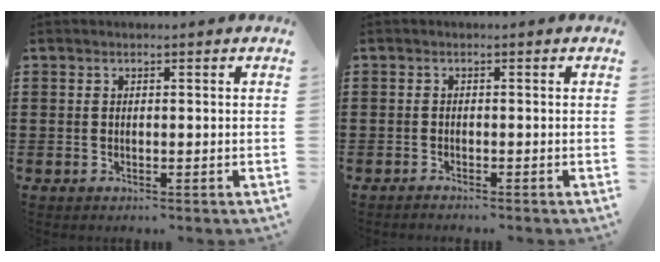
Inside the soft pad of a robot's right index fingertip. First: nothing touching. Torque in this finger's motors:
{"motor_torque": [0.06, -0.06, 0.07, -0.02]}